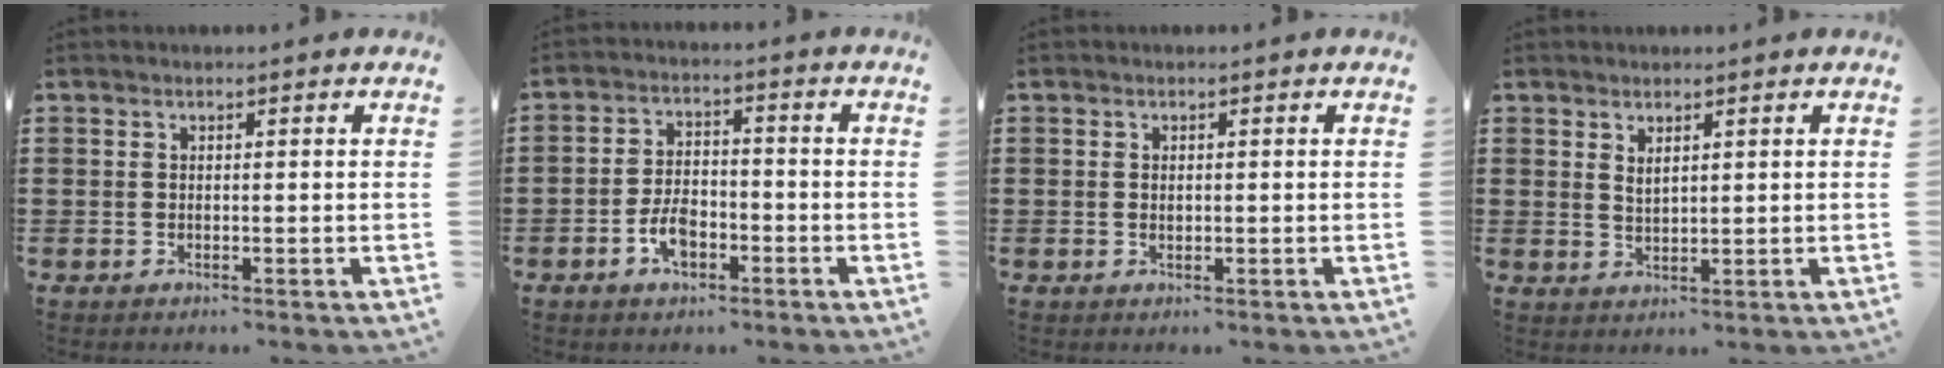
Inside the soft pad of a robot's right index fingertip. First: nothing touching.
{"total": 5.4, "force": [-2.5, 2.9, 3.8], "torque": [-0.083, 0.002, -0.050]}
{"total": 0.8, "force": [0.0, 0.5, 0.6], "torque": [-0.014, 0.002, 0.000]}
{"total": 1.6, "force": [1.3, 0.6, 0.9], "torque": [-0.019, 0.001, 0.024]}